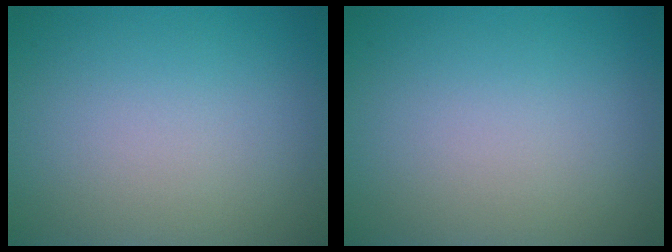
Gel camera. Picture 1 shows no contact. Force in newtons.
{"total": 0.0}